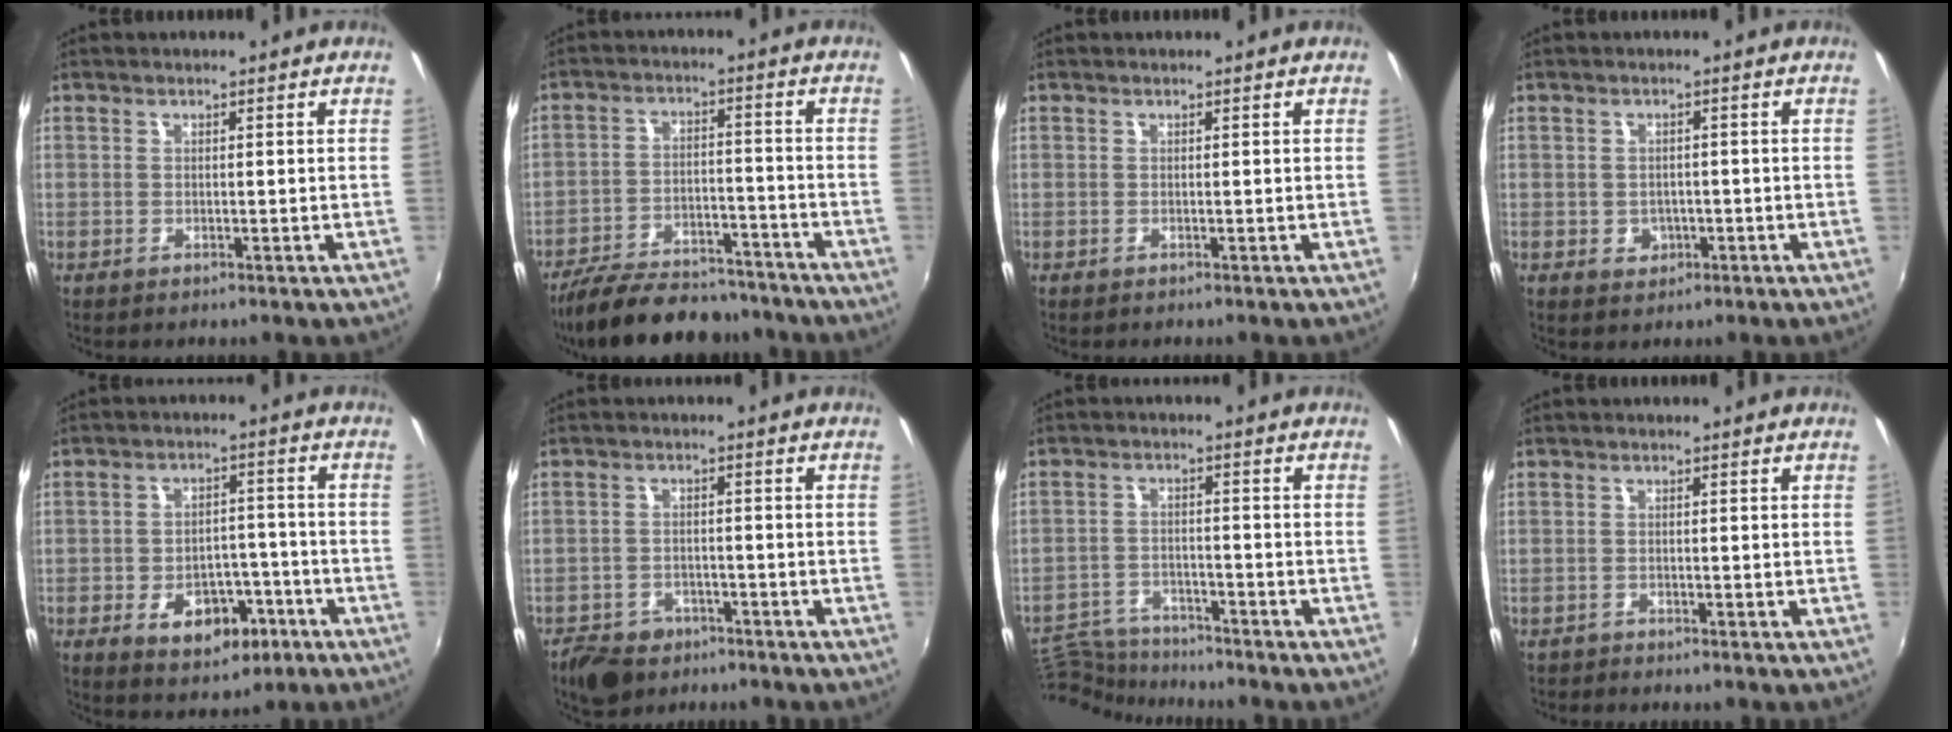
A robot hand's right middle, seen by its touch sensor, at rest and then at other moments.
{"total": 18.7, "force": [-15.7, 6.4, 7.7], "torque": [-0.166, -0.007, -0.228]}
{"total": 0.0}
{"total": 3.5, "force": [-0.9, 3.1, 1.2], "torque": [-0.026, 0.002, -0.006]}
{"total": 10.1, "force": [-5.0, 6.2, 6.2], "torque": [-0.109, 0.010, -0.058]}
{"total": 8.4, "force": [-5.8, 5.3, 3.0], "torque": [-0.087, 0.000, -0.090]}
{"total": 10.4, "force": [-9.9, 2.2, 2.5], "torque": [-0.078, -0.001, -0.175]}
{"total": 1.1, "force": [-1.1, 0.1, -0.1], "torque": [0.000, -0.006, -0.022]}